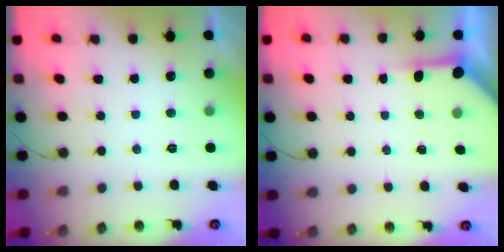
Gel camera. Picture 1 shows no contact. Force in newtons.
{"total": 3.9, "press": 3.9, "slide": 0.4}